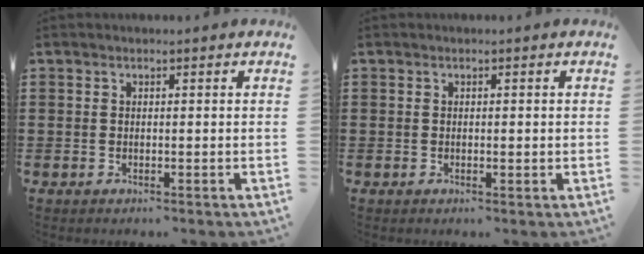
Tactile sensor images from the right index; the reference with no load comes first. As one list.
[{"total": 0.6, "force": [0.0, 0.1, 0.6], "torque": [-0.012, -0.001, 0.000]}]